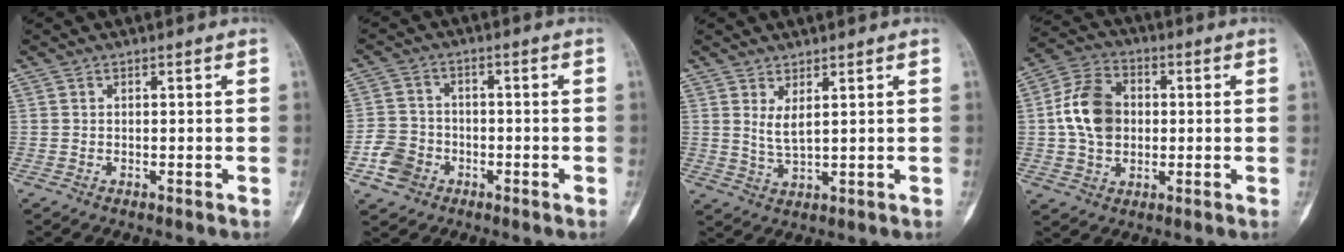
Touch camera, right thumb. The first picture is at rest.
{"total": 6.3, "force": [-3.0, 5.1, 2.2], "torque": [-0.025, 0.022, -0.056]}
{"total": 3.3, "force": [1.4, 0.9, 2.8], "torque": [-0.053, -0.019, 0.035]}
{"total": 11.5, "force": [0.4, 8.5, 7.7], "torque": [-0.121, 0.017, -0.001]}